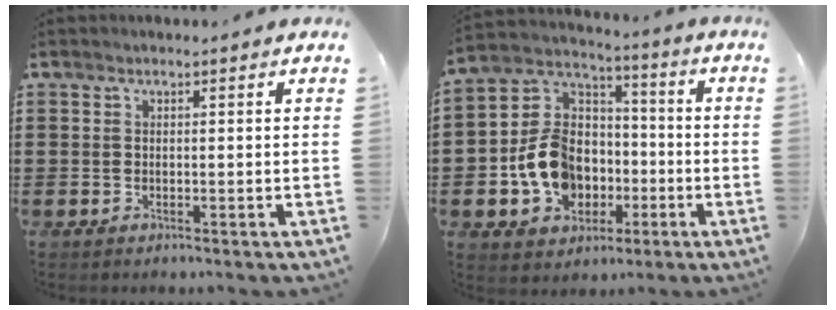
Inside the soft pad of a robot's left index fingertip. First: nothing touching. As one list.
[{"total": 11.8, "force": [-3.1, 9.7, 6.0], "torque": [-0.172, 0.017, -0.059]}]